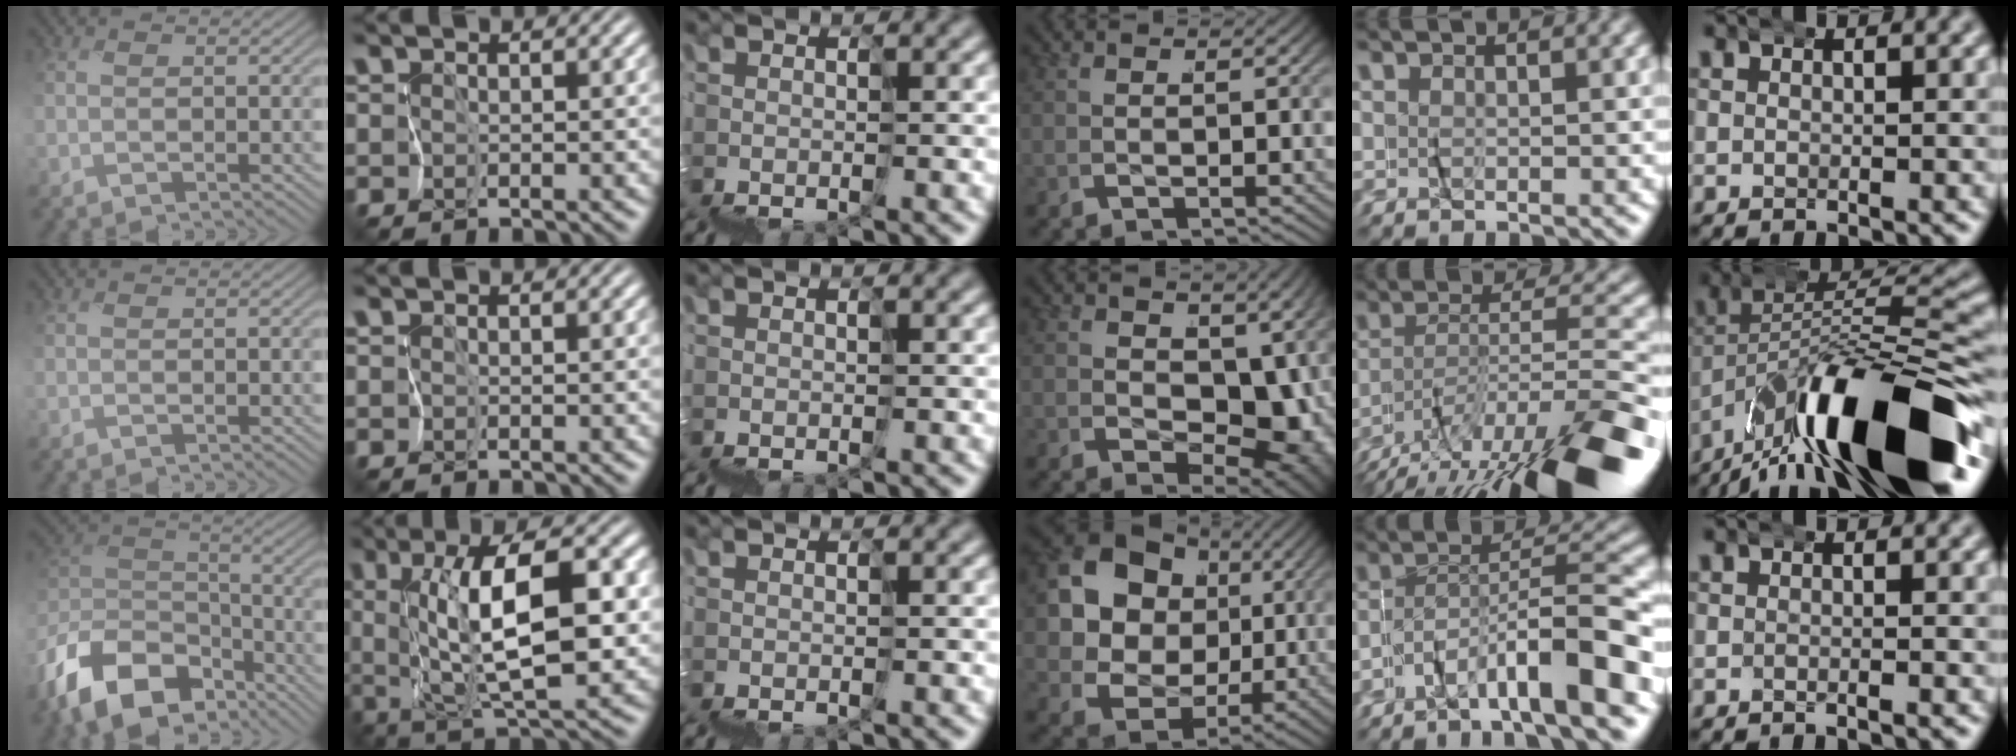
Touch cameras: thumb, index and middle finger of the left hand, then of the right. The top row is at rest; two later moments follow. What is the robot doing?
{"motion": "wrap", "object": "felt sheet"}